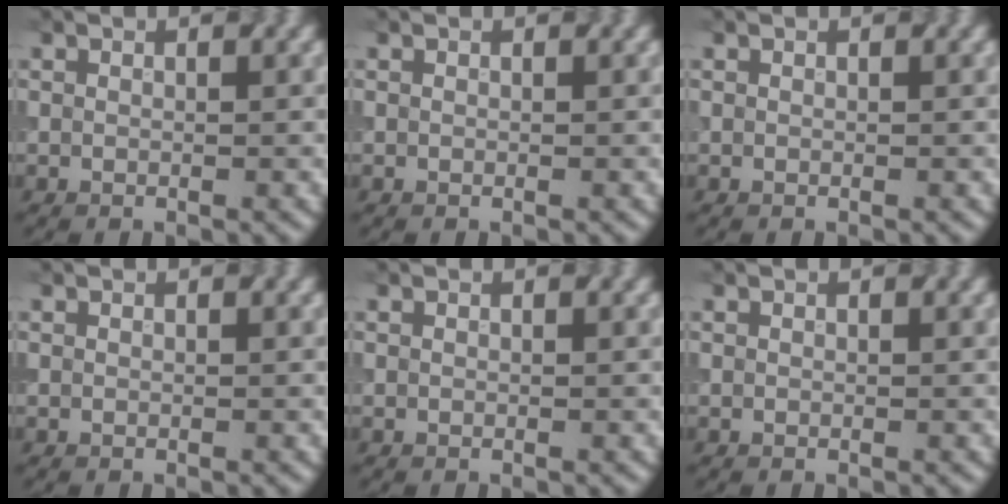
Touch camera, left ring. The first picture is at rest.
{"total": 0.0}
{"total": 0.0}
{"total": 0.0}
{"total": 0.0}
{"total": 0.0}